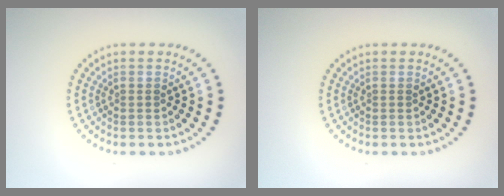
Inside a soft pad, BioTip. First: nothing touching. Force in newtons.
{"total": 0.0}